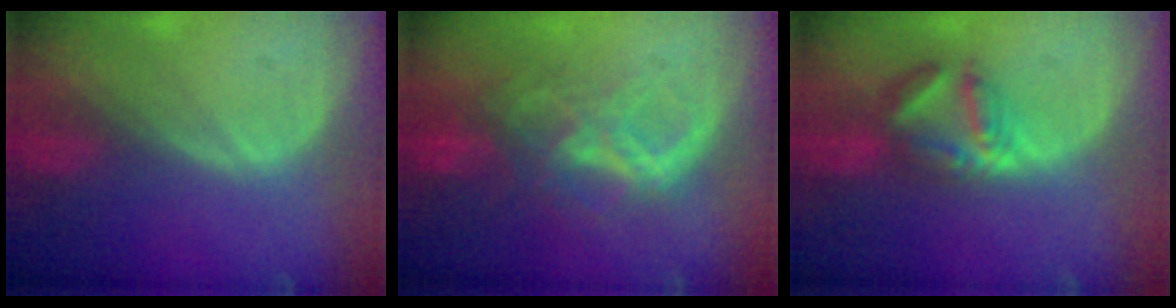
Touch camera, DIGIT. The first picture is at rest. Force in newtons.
{"total": 8.7, "press": 7.5, "slide": 4.3}
{"total": 6.0, "press": 5.9, "slide": 0.7}